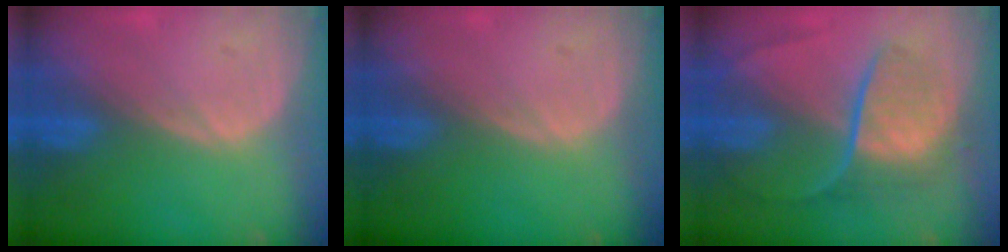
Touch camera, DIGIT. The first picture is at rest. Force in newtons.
{"total": 0.0}
{"total": 9.2, "press": 7.6, "slide": 5.2}